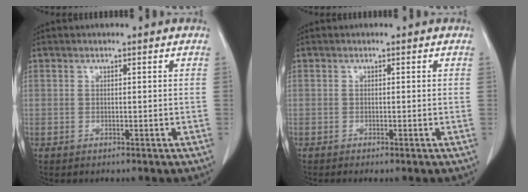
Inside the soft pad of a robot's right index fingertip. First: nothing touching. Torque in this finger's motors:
{"motor_torque": [-0.08, -0.08, -0.07, 0.02]}